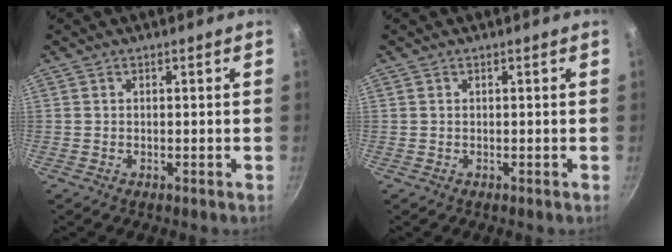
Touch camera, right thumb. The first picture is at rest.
{"total": 0.0}